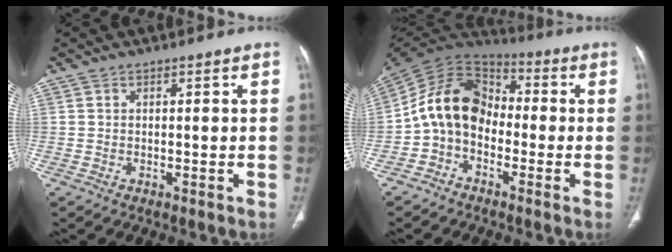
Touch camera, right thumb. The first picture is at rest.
{"total": 13.3, "force": [-2.4, 10.0, 8.4], "torque": [-0.138, 0.060, -0.061]}